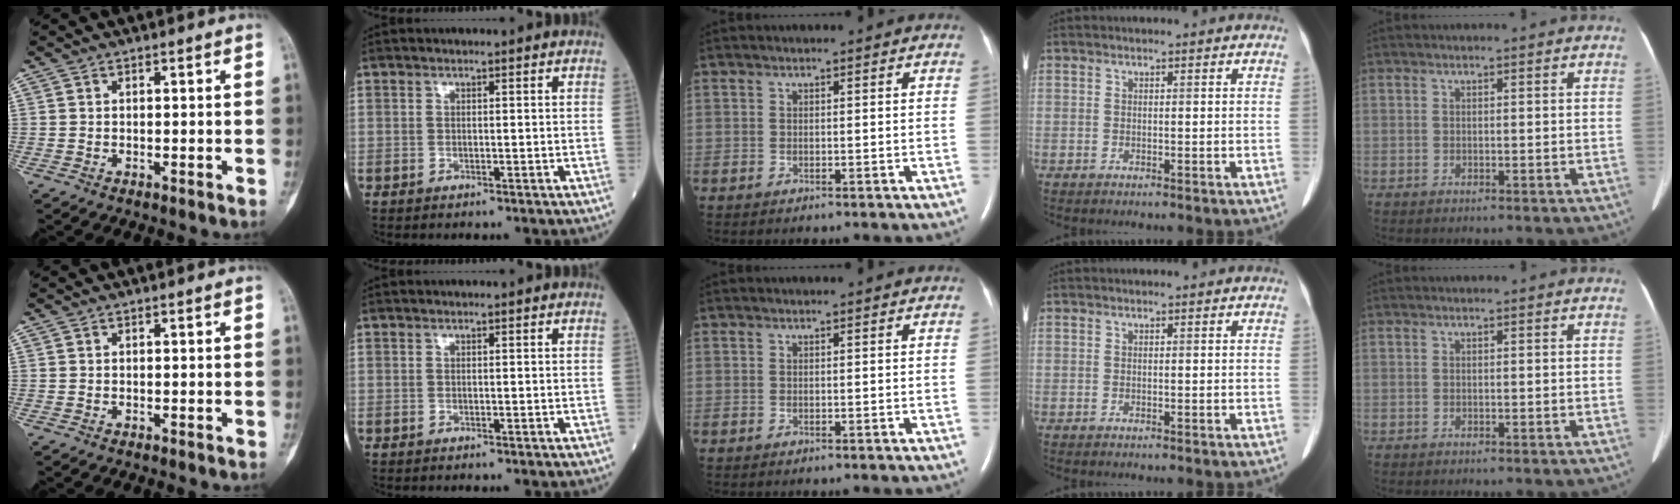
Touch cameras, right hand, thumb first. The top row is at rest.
{}